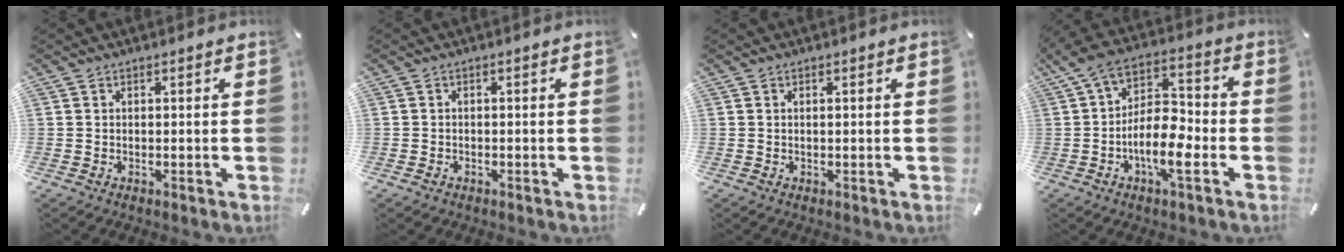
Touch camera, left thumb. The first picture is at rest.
{"total": 0.8, "force": [-0.5, 0.6, 0.2], "torque": [-0.004, 0.003, -0.013]}
{"total": 0.5, "force": [0.1, 0.1, 0.5], "torque": [-0.009, -0.001, 0.001]}
{"total": 14.4, "force": [-4.6, 6.8, 11.8], "torque": [-0.220, 0.007, -0.085]}